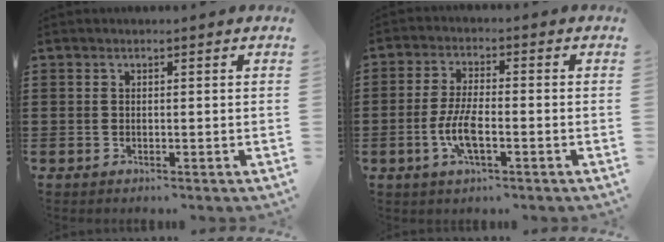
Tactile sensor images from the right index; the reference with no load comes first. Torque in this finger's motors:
{"motor_torque": [2.14, 0.00, 0.19, 0.12]}